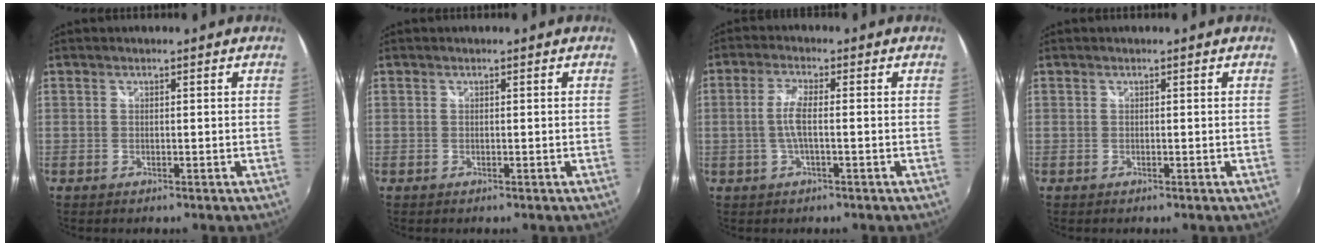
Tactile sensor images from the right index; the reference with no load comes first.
{"total": 0.0}
{"total": 4.2, "force": [-0.6, 0.6, 4.1], "torque": [-0.084, 0.000, -0.010]}
{"total": 0.0}